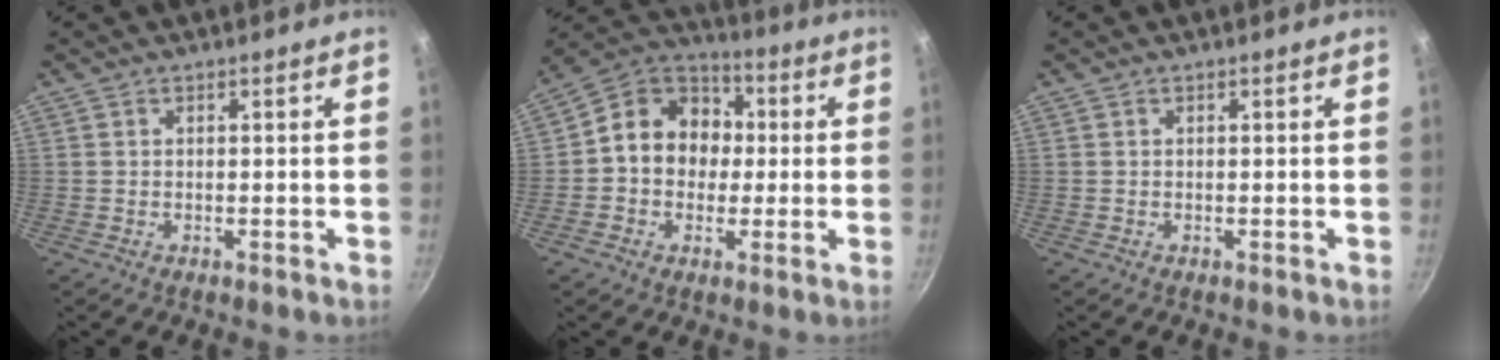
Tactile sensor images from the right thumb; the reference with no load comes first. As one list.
[{"total": 13.3, "force": [0.6, 11.2, 7.0], "torque": [-0.067, 0.031, -0.011]}, {"total": 0.0}]